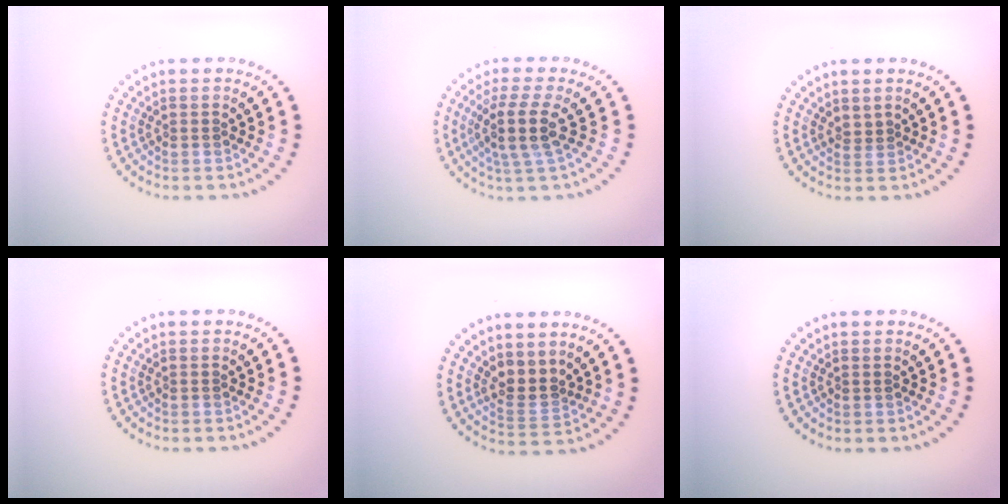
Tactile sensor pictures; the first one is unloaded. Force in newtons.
{"total": 3.7, "press": 2.9, "slide": 2.3}
{"total": 0.7, "press": 0.3, "slide": 0.6}
{"total": 0.0}
{"total": 2.5, "press": 2.1, "slide": 1.3}
{"total": 0.0}